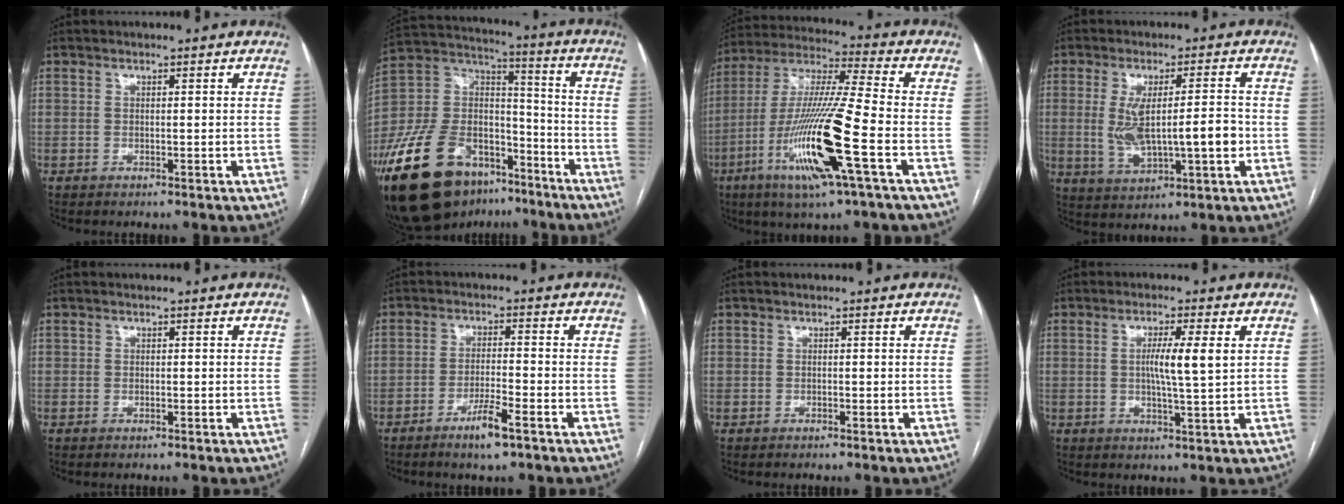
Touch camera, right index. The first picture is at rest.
{"total": 24.6, "force": [-15.3, 13.4, 13.9], "torque": [-0.323, 0.024, -0.264]}
{"total": 18.4, "force": [-6.6, 0.2, 17.1], "torque": [-0.356, -0.022, -0.128]}
{"total": 10.5, "force": [-0.7, 2.7, 10.2], "torque": [-0.193, 0.008, -0.001]}
{"total": 0.0}
{"total": 4.9, "force": [-3.1, 0.2, 3.8], "torque": [-0.073, -0.006, -0.056]}
{"total": 0.0}
{"total": 5.6, "force": [1.0, -0.1, 5.5], "torque": [-0.100, -0.004, 0.017]}